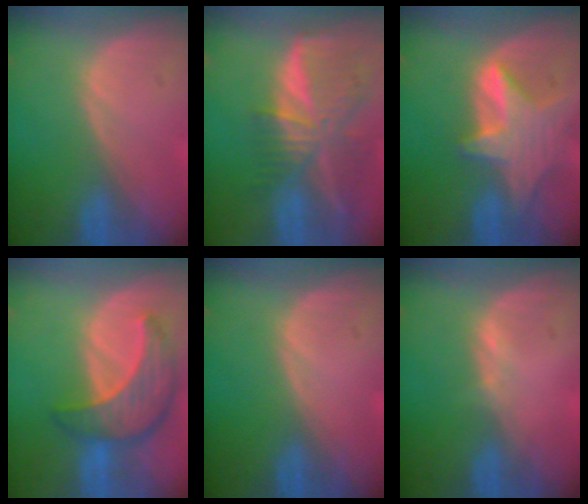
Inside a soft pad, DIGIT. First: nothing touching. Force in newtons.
{"total": 9.5, "press": 8.3, "slide": 4.6}
{"total": 7.1, "press": 6.8, "slide": 1.9}
{"total": 8.7, "press": 7.9, "slide": 3.7}
{"total": 0.0}
{"total": 0.6, "press": 0.5, "slide": 0.4}